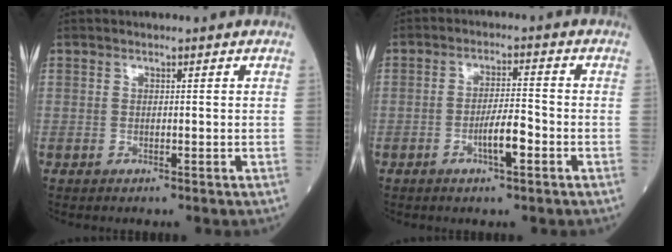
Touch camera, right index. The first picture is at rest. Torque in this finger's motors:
{"motor_torque": [0.76, -0.28, 0.43, 0.09]}